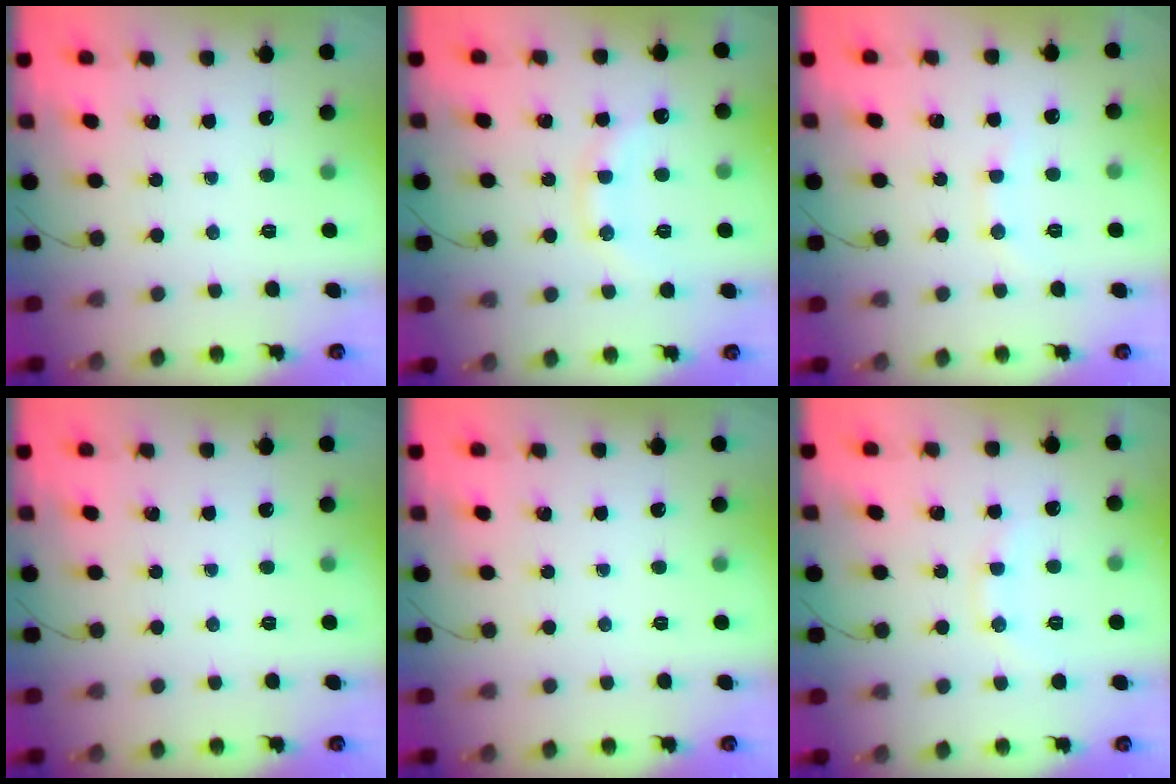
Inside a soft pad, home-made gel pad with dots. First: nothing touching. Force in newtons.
{"total": 12.3, "press": 12.2, "slide": 0.8}
{"total": 5.9, "press": 5.8, "slide": 1.2}
{"total": 0.0}
{"total": 0.0}
{"total": 8.6, "press": 8.6, "slide": 1.0}